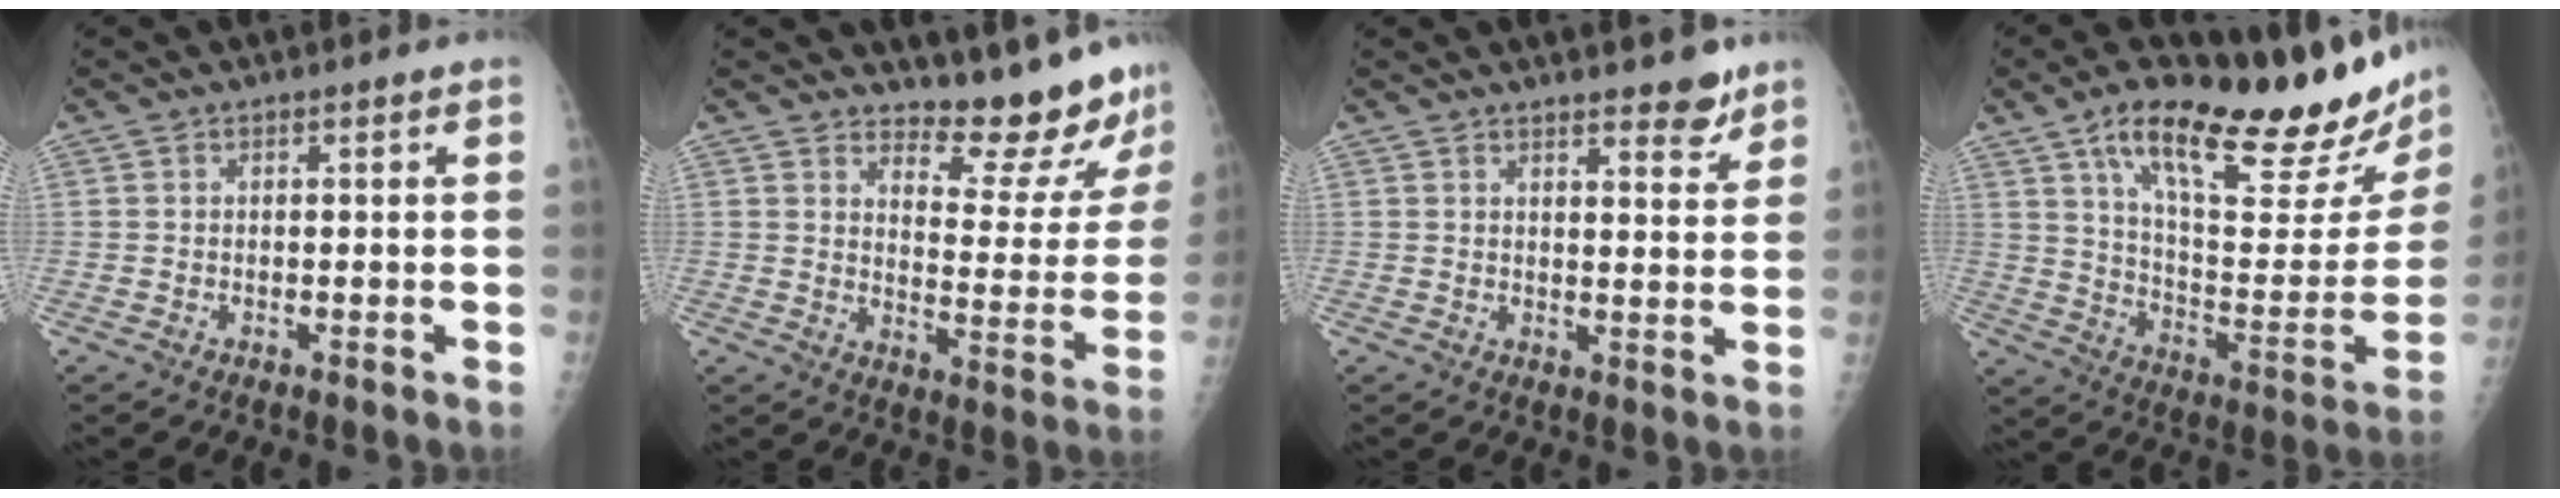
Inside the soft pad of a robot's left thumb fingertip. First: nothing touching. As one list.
[{"total": 13.9, "force": [13.3, 2.3, 3.6], "torque": [-0.016, -0.143, 0.171]}, {"total": 7.0, "force": [5.2, 1.6, 4.5], "torque": [-0.040, -0.035, 0.070]}, {"total": 29.3, "force": [19.5, 7.0, 20.6], "torque": [-0.271, -0.071, 0.303]}]